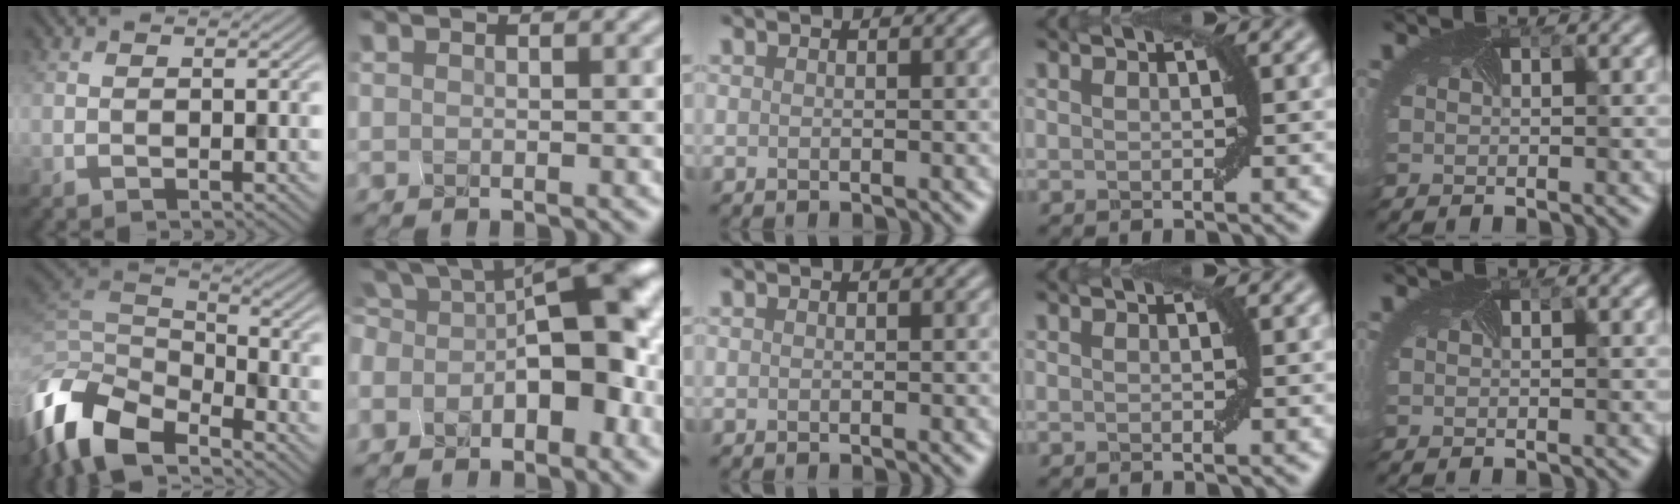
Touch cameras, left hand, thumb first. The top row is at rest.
{"thumb": {"total": 12.0, "force": [-7.9, 5.7, 7.1], "torque": [-0.179, -0.014, -0.155]}, "index": {"total": 10.1, "force": [-2.7, 4.8, 8.4], "torque": [-0.126, 0.018, -0.039]}}